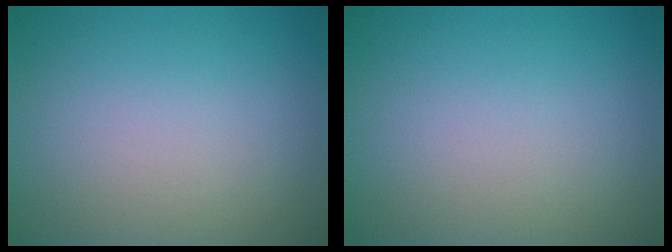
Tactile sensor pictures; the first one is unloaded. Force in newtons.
{"total": 0.0}